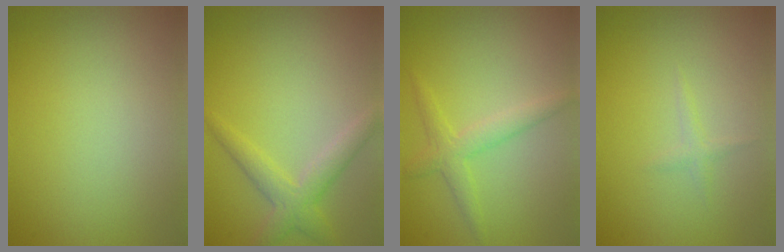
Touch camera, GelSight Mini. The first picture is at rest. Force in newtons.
{"total": 2.8, "press": 2.8, "slide": 0.1}
{"total": 2.2, "press": 2.2, "slide": 0.1}
{"total": 0.8, "press": 0.8, "slide": 0.1}